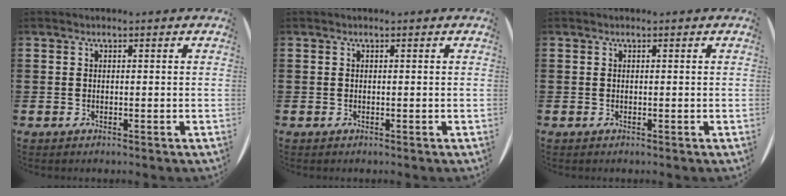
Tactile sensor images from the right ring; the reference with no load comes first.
{"total": 0.0}
{"total": 0.0}